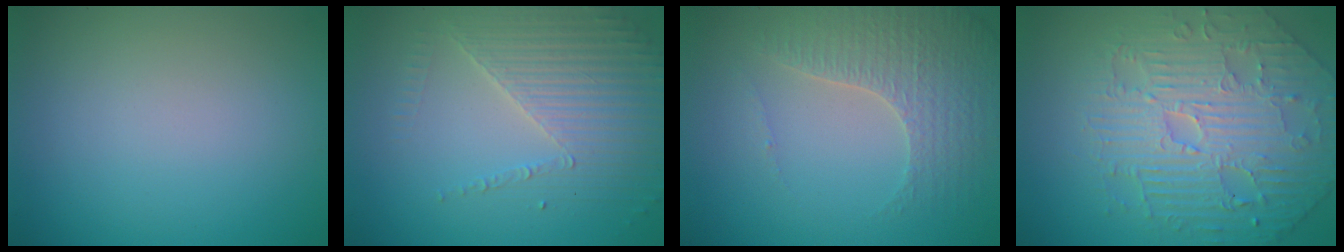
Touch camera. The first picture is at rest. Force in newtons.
{"total": 3.9, "press": 3.6, "slide": 1.6}
{"total": 3.5, "press": 3.4, "slide": 0.6}
{"total": 5.9, "press": 5.3, "slide": 2.5}